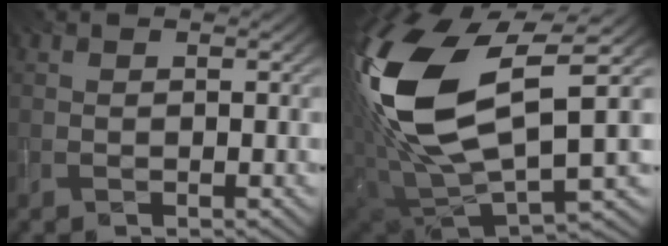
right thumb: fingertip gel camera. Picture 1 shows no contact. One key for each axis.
{"total": 18.2, "fx": 4.0, "fy": 9.2, "fz": 15.2, "tx": -0.364, "ty": -0.006, "tz": 0.077}